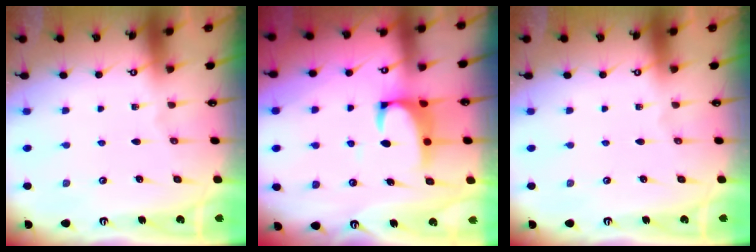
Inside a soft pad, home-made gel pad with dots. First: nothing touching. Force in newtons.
{"total": 2.6, "press": 2.3, "slide": 1.0}
{"total": 0.0}